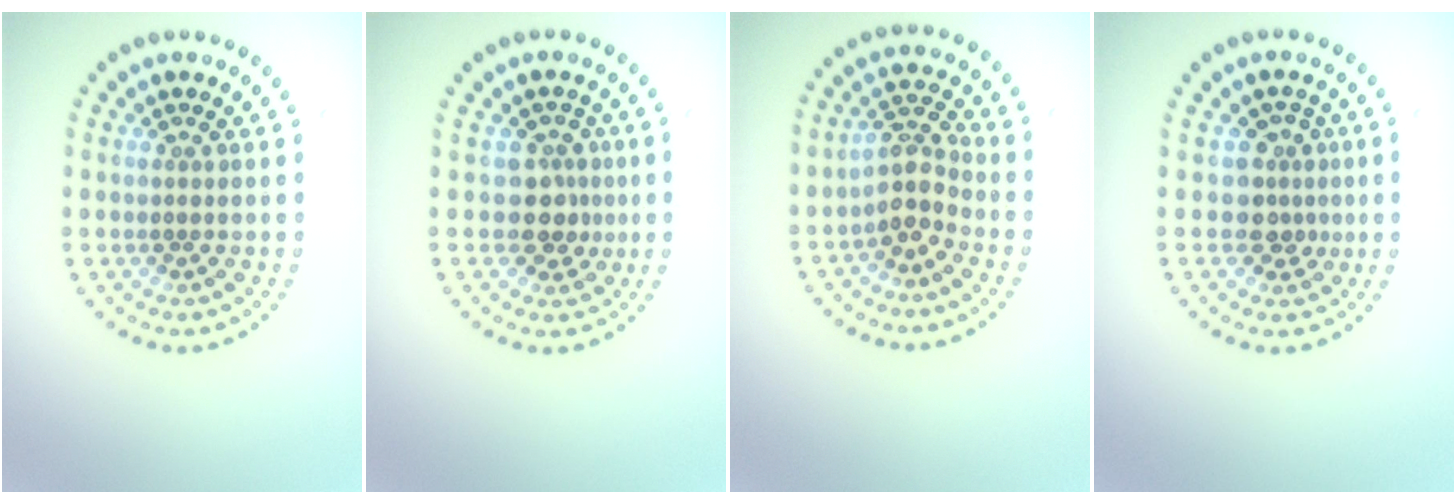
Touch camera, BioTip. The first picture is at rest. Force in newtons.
{"total": 2.5, "press": 2.0, "slide": 1.4}
{"total": 2.9, "press": 2.3, "slide": 1.8}
{"total": 2.6, "press": 2.0, "slide": 1.6}